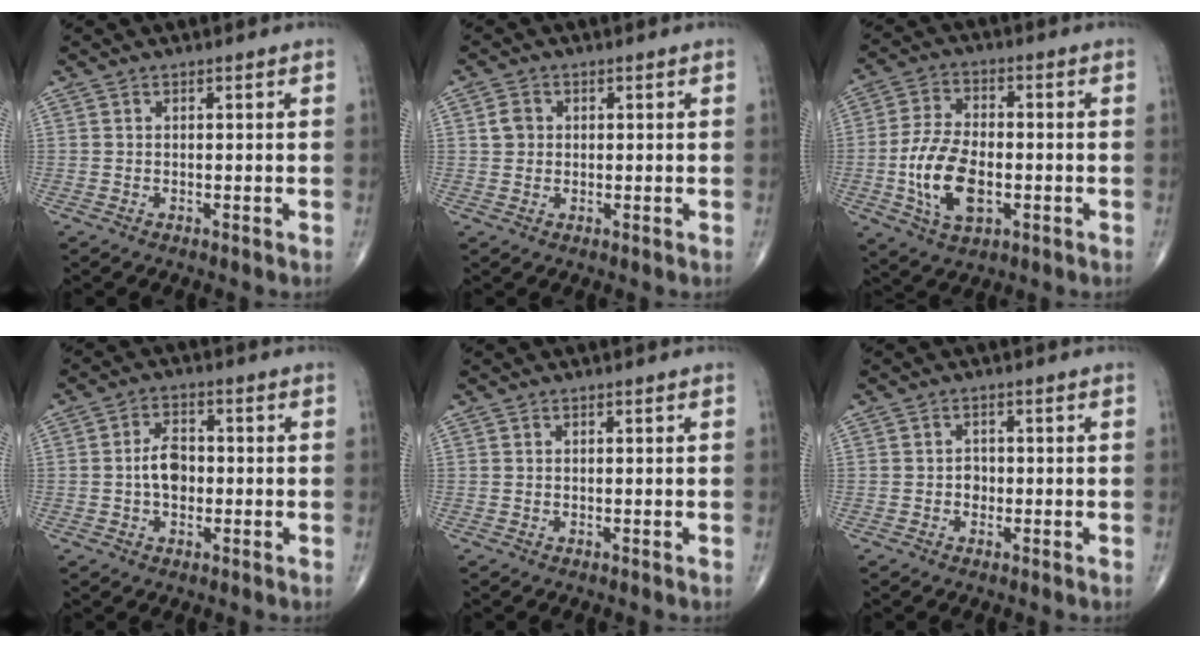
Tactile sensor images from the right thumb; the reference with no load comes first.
{"total": 2.7, "force": [0.5, 2.3, 1.2], "torque": [-0.012, 0.003, 0.008]}
{"total": 12.7, "force": [-2.7, 6.9, 10.3], "torque": [-0.196, 0.008, -0.047]}
{"total": 5.4, "force": [-0.5, 3.6, 4.1], "torque": [-0.062, 0.014, -0.015]}
{"total": 0.0}
{"total": 1.8, "force": [-0.4, 1.5, 0.9], "torque": [-0.003, 0.006, -0.009]}